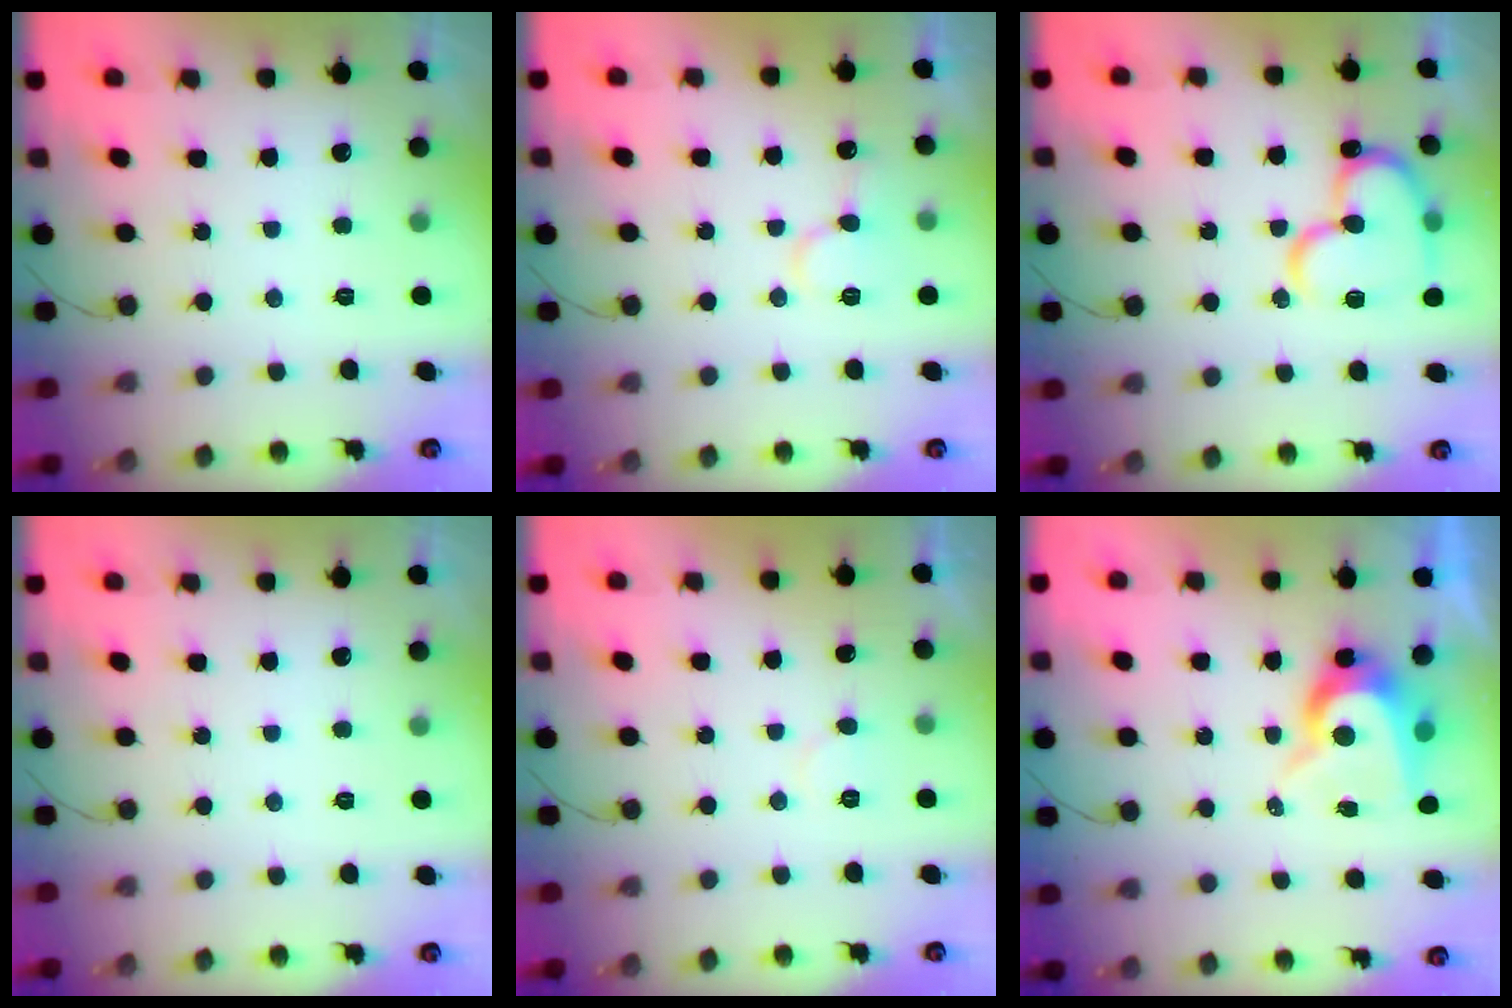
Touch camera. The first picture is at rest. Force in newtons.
{"total": 9.2, "press": 9.1, "slide": 1.4}
{"total": 18.5, "press": 18.3, "slide": 2.5}
{"total": 0.0}
{"total": 4.1, "press": 4.1, "slide": 0.3}
{"total": 9.2, "press": 9.2, "slide": 0.7}